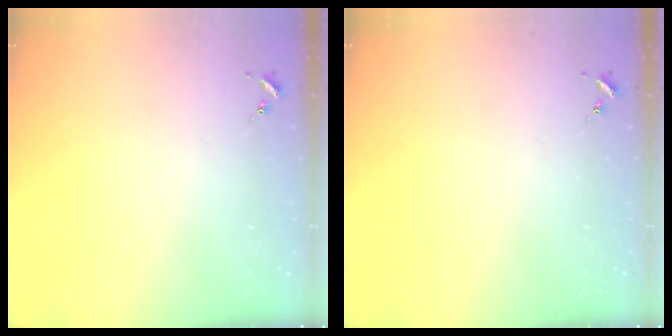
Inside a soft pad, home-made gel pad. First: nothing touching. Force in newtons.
{"total": 0.0}